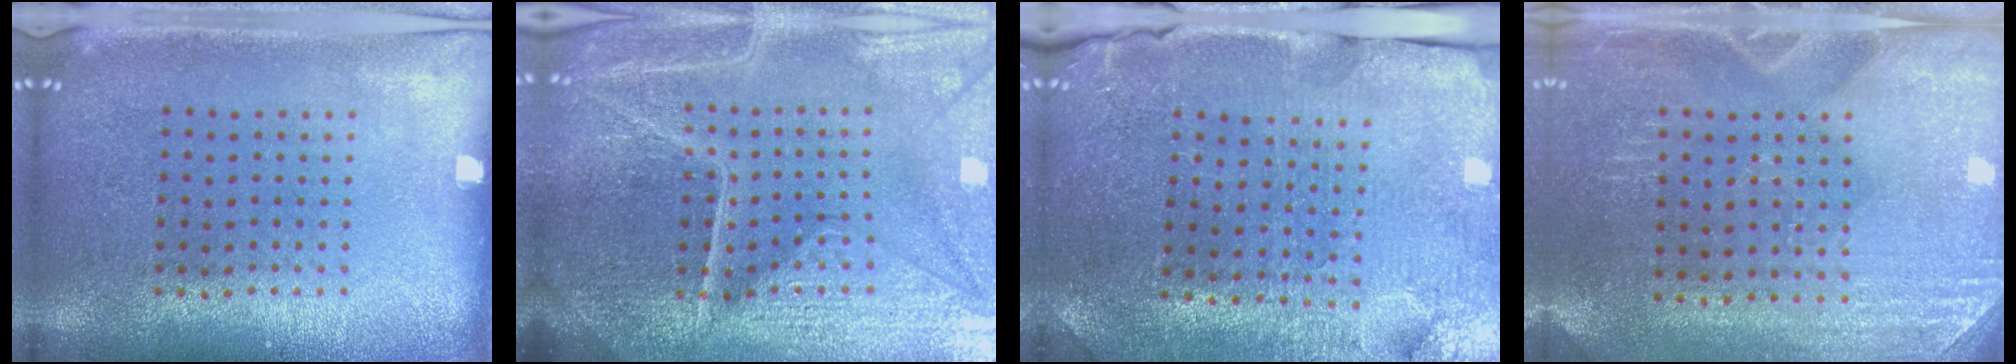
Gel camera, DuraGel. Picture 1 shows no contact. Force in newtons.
{"total": 5.9, "press": 5.3, "slide": 2.5}
{"total": 3.6, "press": 3.6, "slide": 0.4}
{"total": 2.9, "press": 2.8, "slide": 0.9}